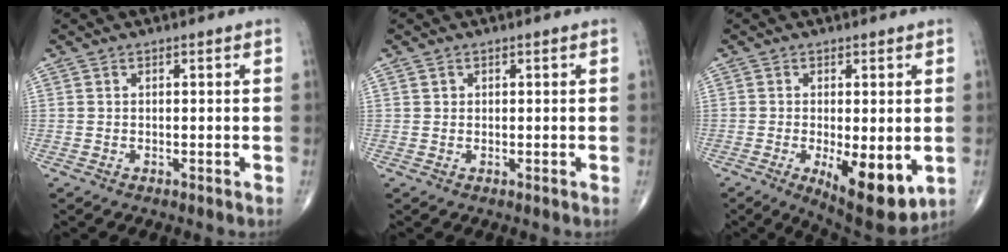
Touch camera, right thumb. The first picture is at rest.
{"total": 0.7, "force": [0.3, 0.6, 0.1], "torque": [0.005, 0.000, 0.005]}
{"total": 11.6, "force": [-2.8, 4.3, 10.3], "torque": [-0.146, -0.025, -0.030]}